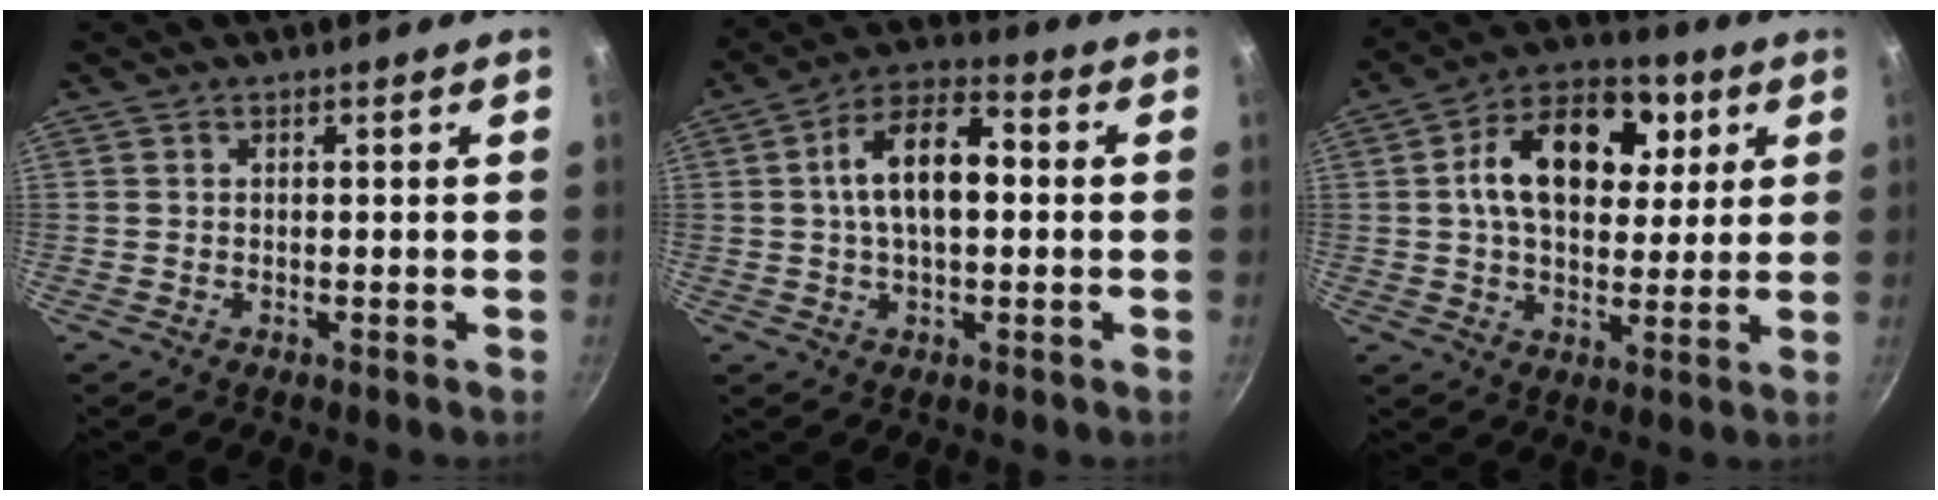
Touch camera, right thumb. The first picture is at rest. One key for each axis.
{"total": 12.2, "fx": 1.1, "fy": 6.4, "fz": 10.3, "tx": -0.172, "ty": 0.027, "tz": 0.011}
{"total": 17.0, "fx": 4.2, "fy": 10.9, "fz": 12.4, "tx": -0.170, "ty": 0.010, "tz": 0.061}